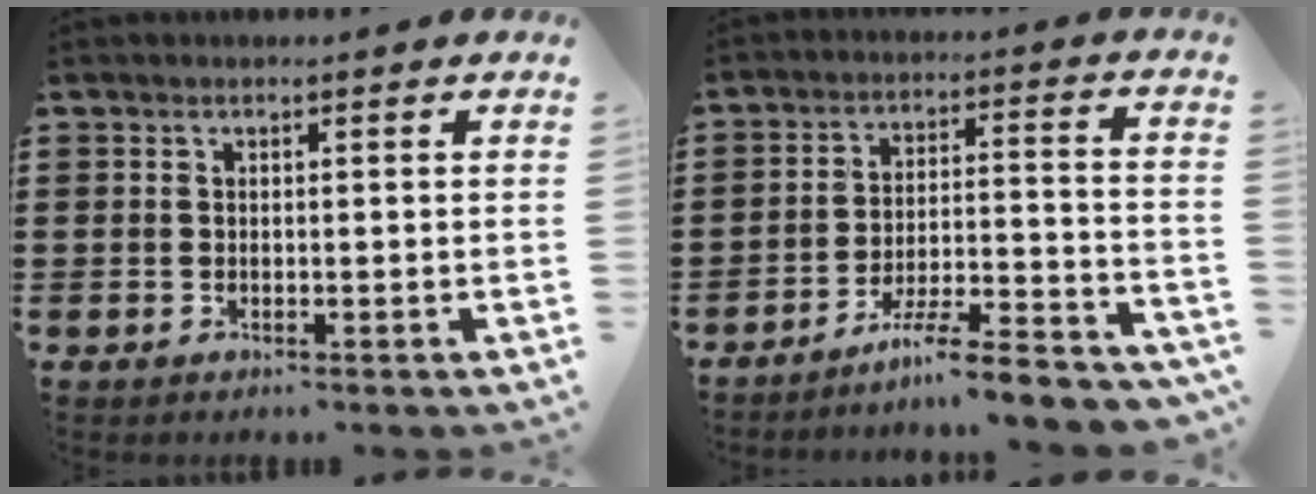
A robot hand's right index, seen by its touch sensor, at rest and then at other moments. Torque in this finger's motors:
{"motor_torque": [0.62, 0.57, 0.38, 0.04]}